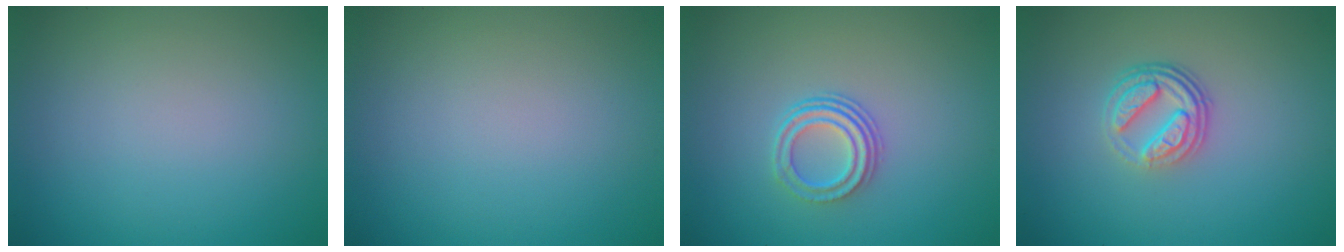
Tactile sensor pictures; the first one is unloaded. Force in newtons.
{"total": 0.0}
{"total": 2.9, "press": 2.2, "slide": 1.9}
{"total": 3.9, "press": 2.8, "slide": 2.7}